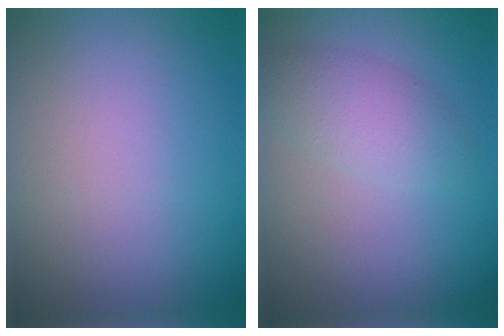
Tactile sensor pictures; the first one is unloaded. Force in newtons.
{"total": 2.9, "press": 2.9, "slide": 0.0}